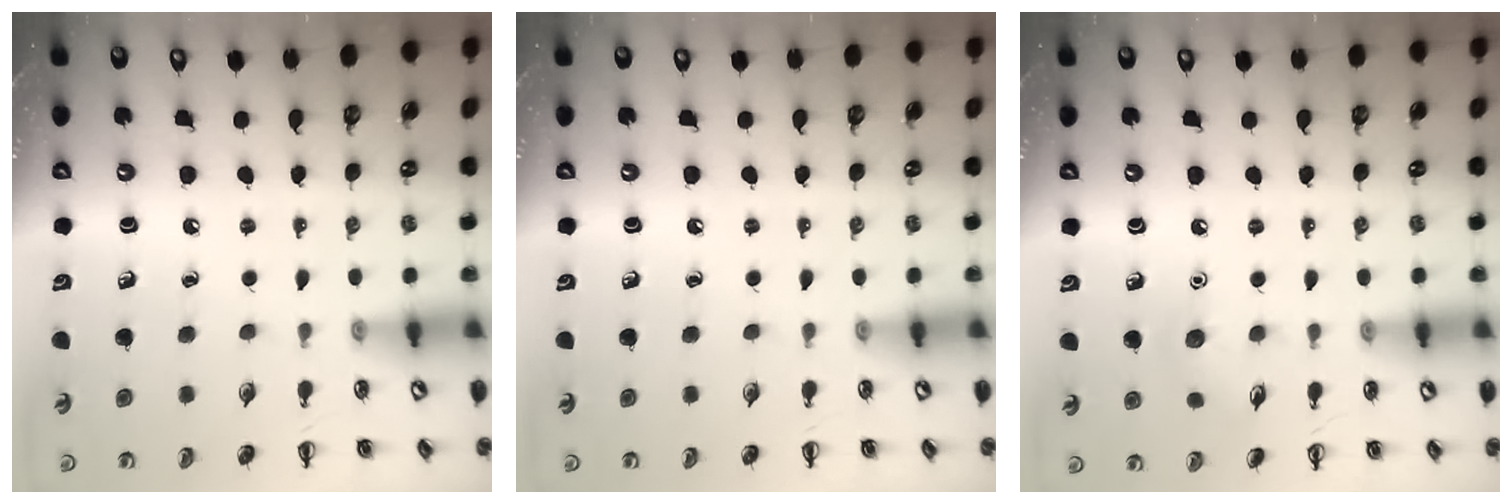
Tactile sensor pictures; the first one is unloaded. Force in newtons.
{"total": 0.0}
{"total": 5.8, "press": 5.6, "slide": 1.7}